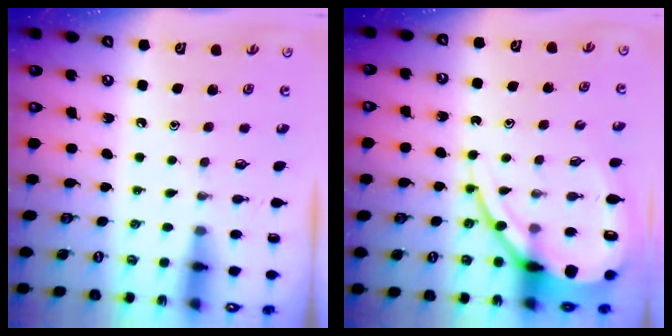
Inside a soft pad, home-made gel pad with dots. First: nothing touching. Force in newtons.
{"total": 13.4, "press": 13.3, "slide": 1.4}